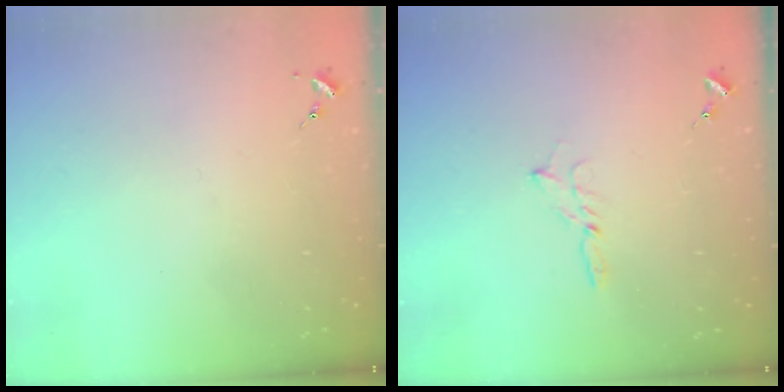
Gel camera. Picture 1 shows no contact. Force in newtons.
{"total": 2.1, "press": 2.1, "slide": 0.2}